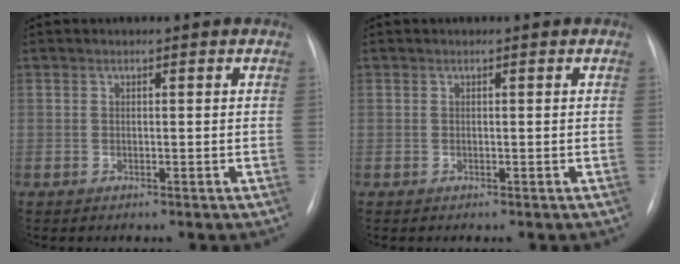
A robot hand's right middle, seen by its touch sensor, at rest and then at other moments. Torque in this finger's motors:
{"motor_torque": [-0.30, 0.05, 0.01, -0.01]}